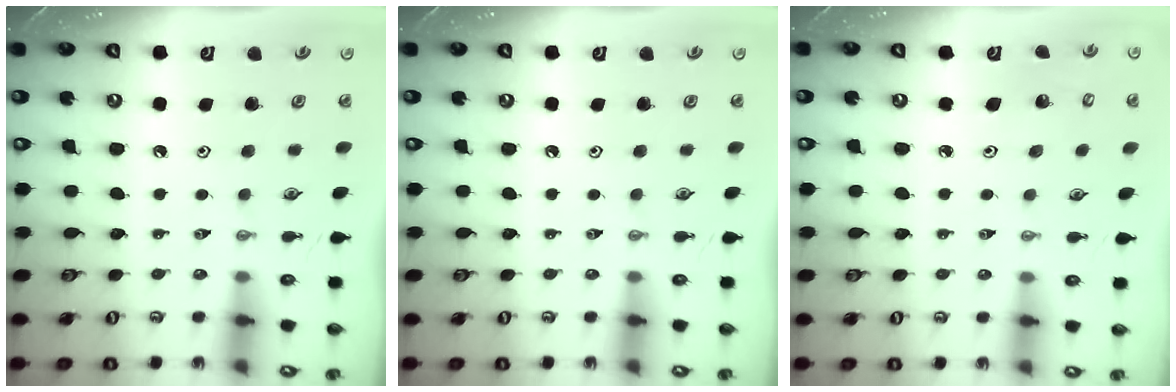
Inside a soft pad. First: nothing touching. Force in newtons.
{"total": 0.0}
{"total": 2.7, "press": 2.6, "slide": 1.0}